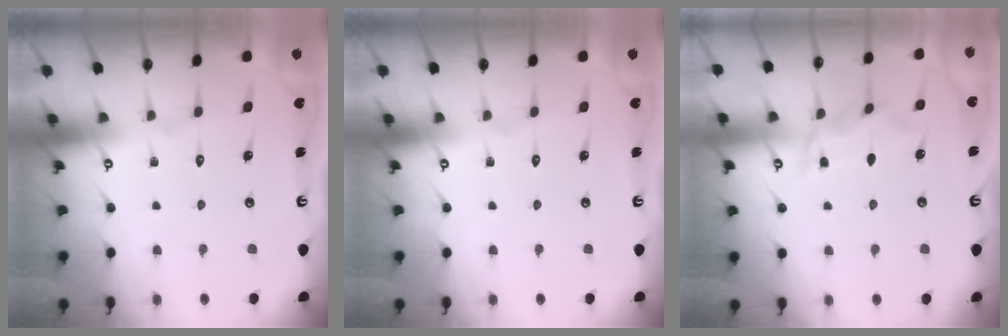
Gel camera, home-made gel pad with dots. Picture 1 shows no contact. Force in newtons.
{"total": 0.0}
{"total": 6.8, "press": 6.8, "slide": 0.9}